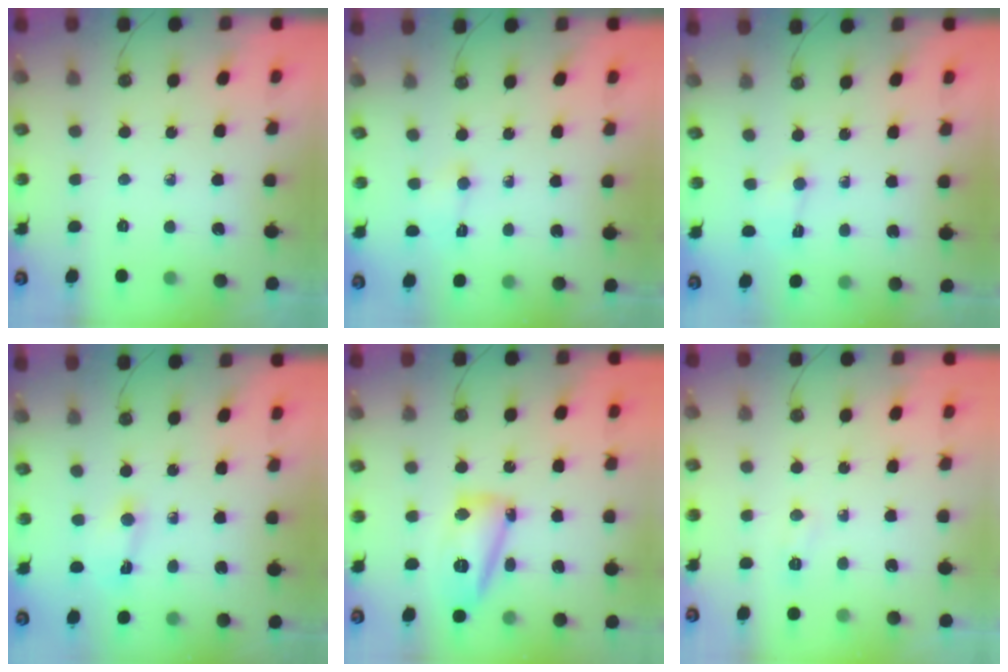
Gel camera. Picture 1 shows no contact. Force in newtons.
{"total": 1.9, "press": 1.7, "slide": 0.7}
{"total": 1.5, "press": 1.3, "slide": 0.7}
{"total": 1.5, "press": 1.5, "slide": 0.2}
{"total": 14.4, "press": 14.2, "slide": 2.5}
{"total": 5.0, "press": 4.9, "slide": 0.9}